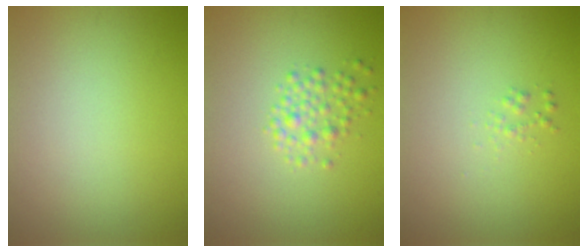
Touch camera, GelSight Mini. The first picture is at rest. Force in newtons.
{"total": 2.1, "press": 2.1, "slide": 0.1}
{"total": 0.7, "press": 0.7, "slide": 0.0}